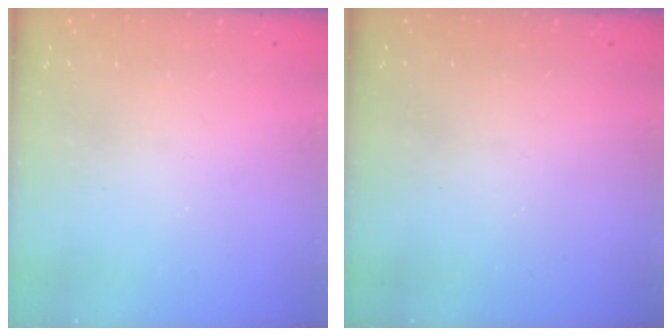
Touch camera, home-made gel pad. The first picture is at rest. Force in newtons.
{"total": 0.0}